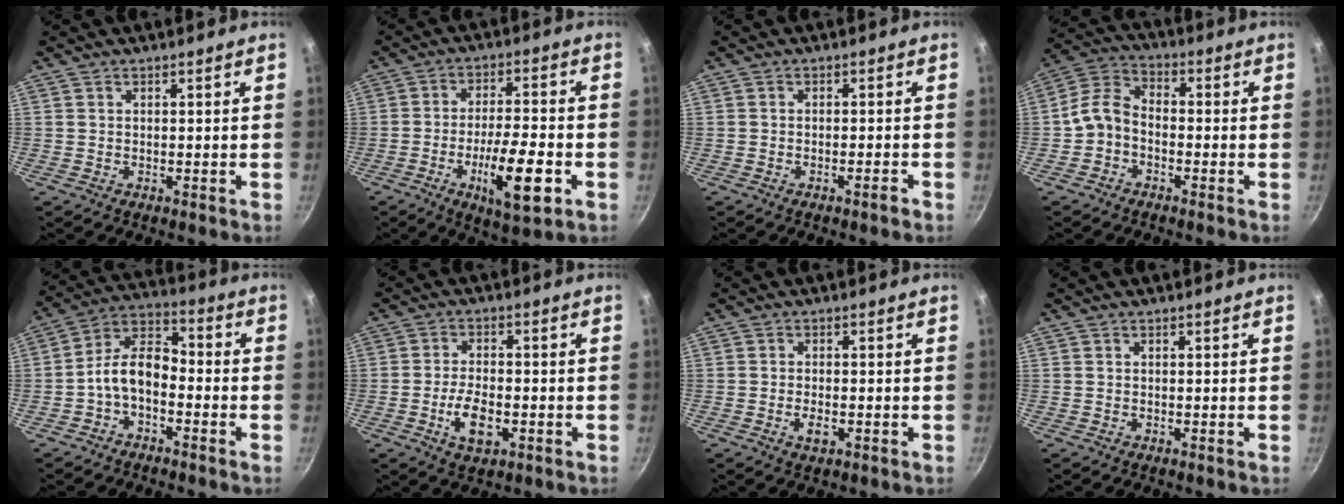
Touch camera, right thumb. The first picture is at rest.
{"total": 13.0, "force": [-4.7, 3.6, 11.6], "torque": [-0.191, 0.017, -0.074]}
{"total": 1.6, "force": [-1.2, 0.0, 1.1], "torque": [-0.022, 0.013, -0.017]}
{"total": 6.7, "force": [-2.3, 4.8, 4.1], "torque": [-0.076, 0.040, -0.061]}
{"total": 8.9, "force": [-3.2, 5.2, 6.4], "torque": [-0.108, 0.053, -0.073]}
{"total": 7.1, "force": [-2.2, 3.5, 5.7], "torque": [-0.099, 0.012, -0.039]}
{"total": 2.6, "force": [-0.9, 1.2, 2.1], "torque": [-0.041, 0.002, -0.017]}
{"total": 0.0}